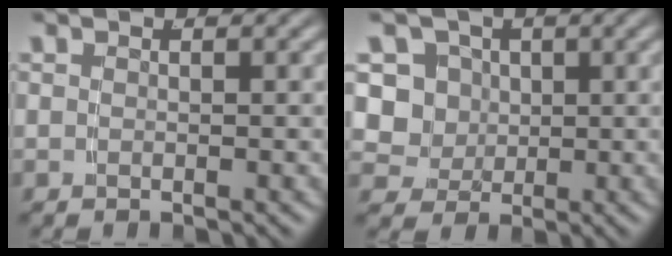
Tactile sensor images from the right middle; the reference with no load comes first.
{"total": 11.2, "force": [0.6, 10.5, 3.9], "torque": [-0.122, -0.040, 0.013]}